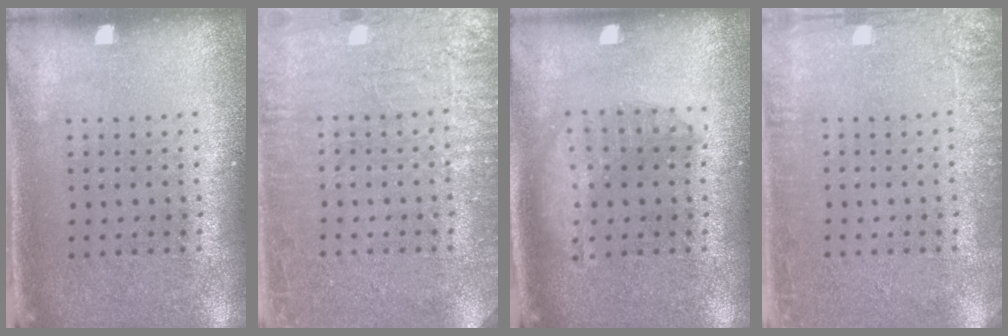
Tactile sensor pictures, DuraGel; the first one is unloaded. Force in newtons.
{"total": 4.7, "press": 4.7, "slide": 0.7}
{"total": 1.5, "press": 1.5, "slide": 0.5}
{"total": 2.6, "press": 2.5, "slide": 0.5}